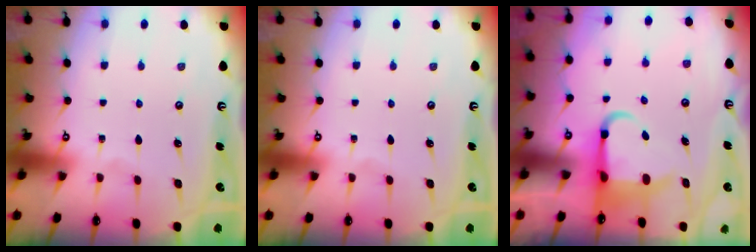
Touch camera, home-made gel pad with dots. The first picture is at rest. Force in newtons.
{"total": 0.0}
{"total": 5.9, "press": 5.8, "slide": 1.1}